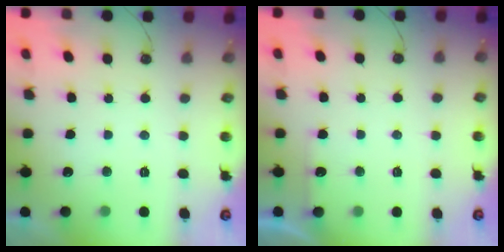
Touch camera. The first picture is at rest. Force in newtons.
{"total": 2.6, "press": 2.6, "slide": 0.5}